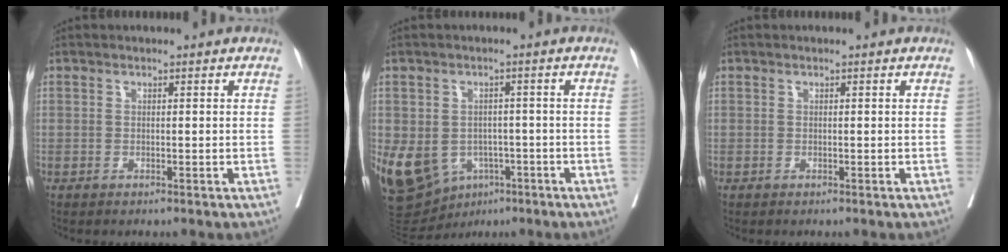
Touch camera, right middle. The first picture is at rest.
{"total": 12.3, "force": [-4.8, 9.4, 6.3], "torque": [-0.137, 0.009, -0.063]}
{"total": 0.0}